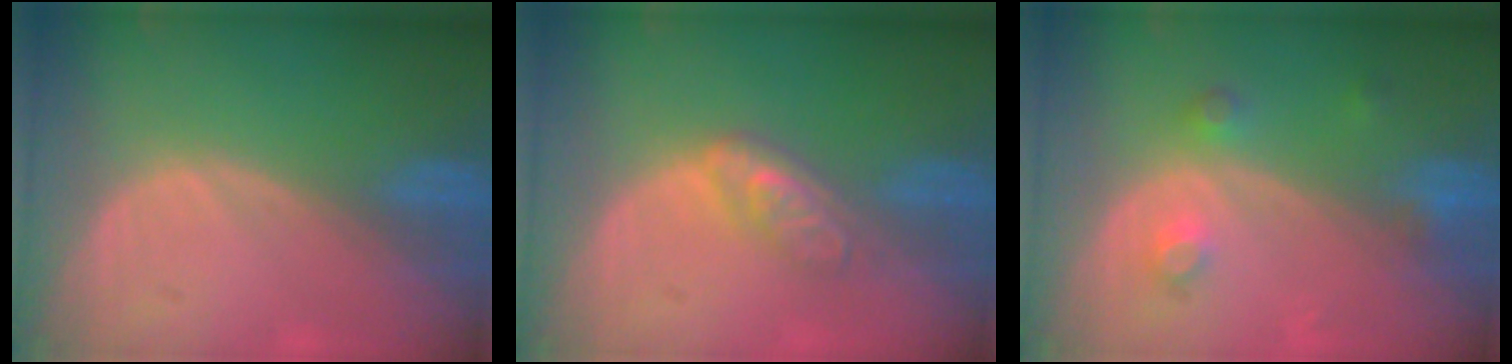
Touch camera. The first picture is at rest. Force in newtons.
{"total": 4.6, "press": 4.0, "slide": 2.2}
{"total": 3.4, "press": 3.2, "slide": 1.2}